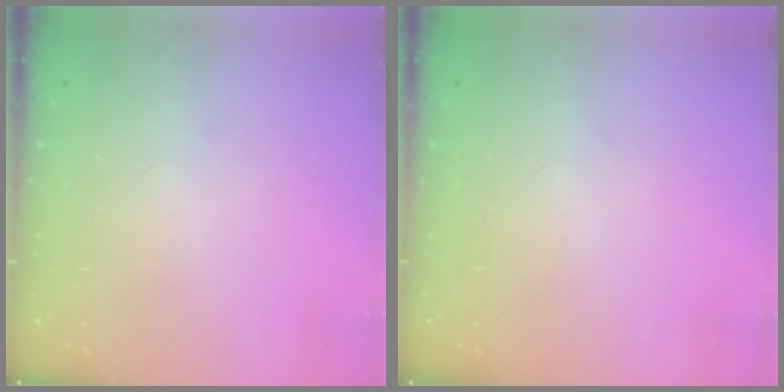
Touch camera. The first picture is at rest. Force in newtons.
{"total": 0.0}